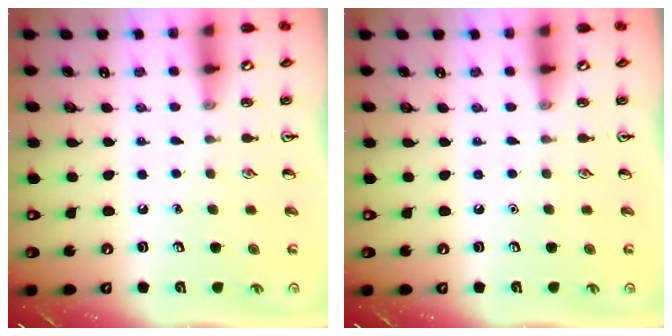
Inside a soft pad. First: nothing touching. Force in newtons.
{"total": 0.0}